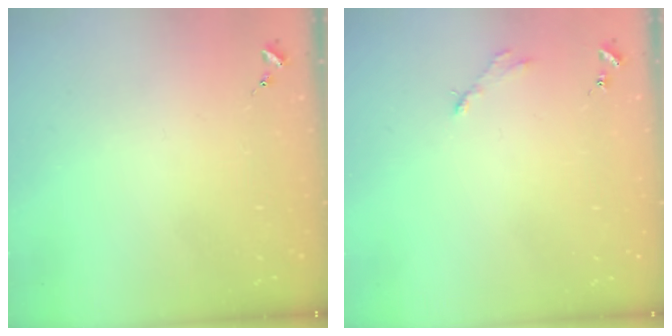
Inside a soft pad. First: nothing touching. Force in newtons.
{"total": 2.8, "press": 2.8, "slide": 0.4}